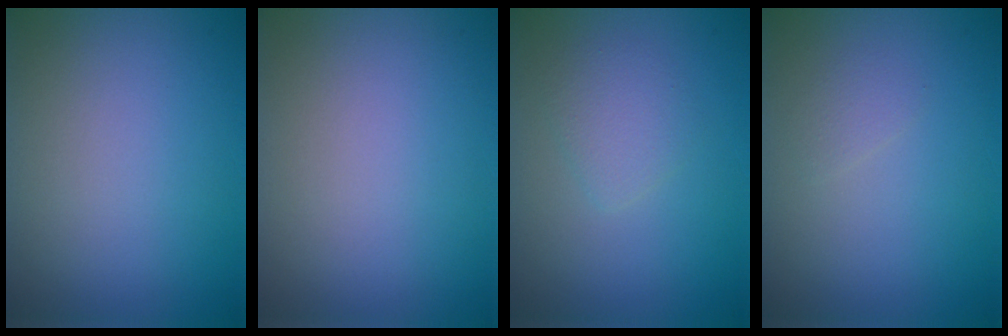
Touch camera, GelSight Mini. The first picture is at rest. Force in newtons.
{"total": 0.0}
{"total": 1.8, "press": 1.8, "slide": 0.1}
{"total": 0.8, "press": 0.8, "slide": 0.0}